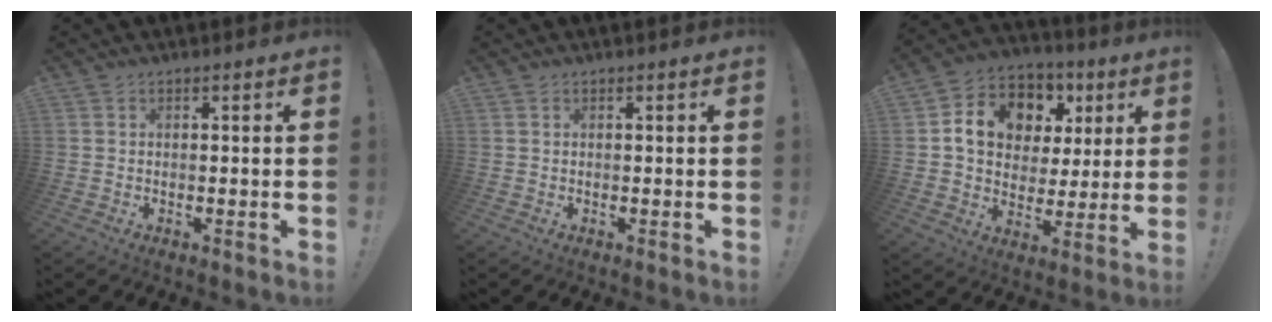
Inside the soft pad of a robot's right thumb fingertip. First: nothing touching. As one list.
[{"total": 0.0}, {"total": 14.2, "force": [5.3, 11.0, 7.3], "torque": [-0.109, -0.022, 0.106]}]